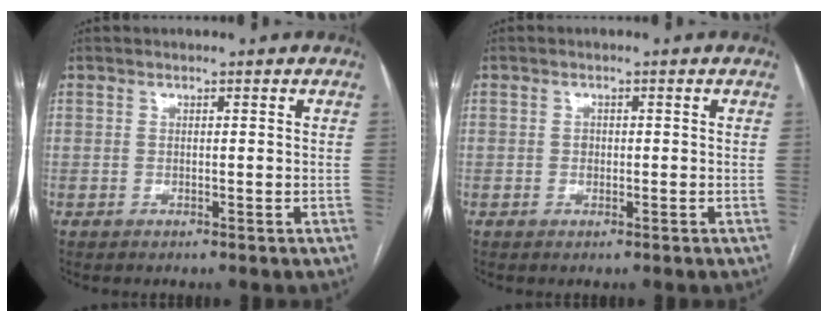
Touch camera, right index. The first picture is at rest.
{"total": 0.9, "force": [-0.1, 0.7, 0.5], "torque": [-0.006, 0.002, -0.002]}